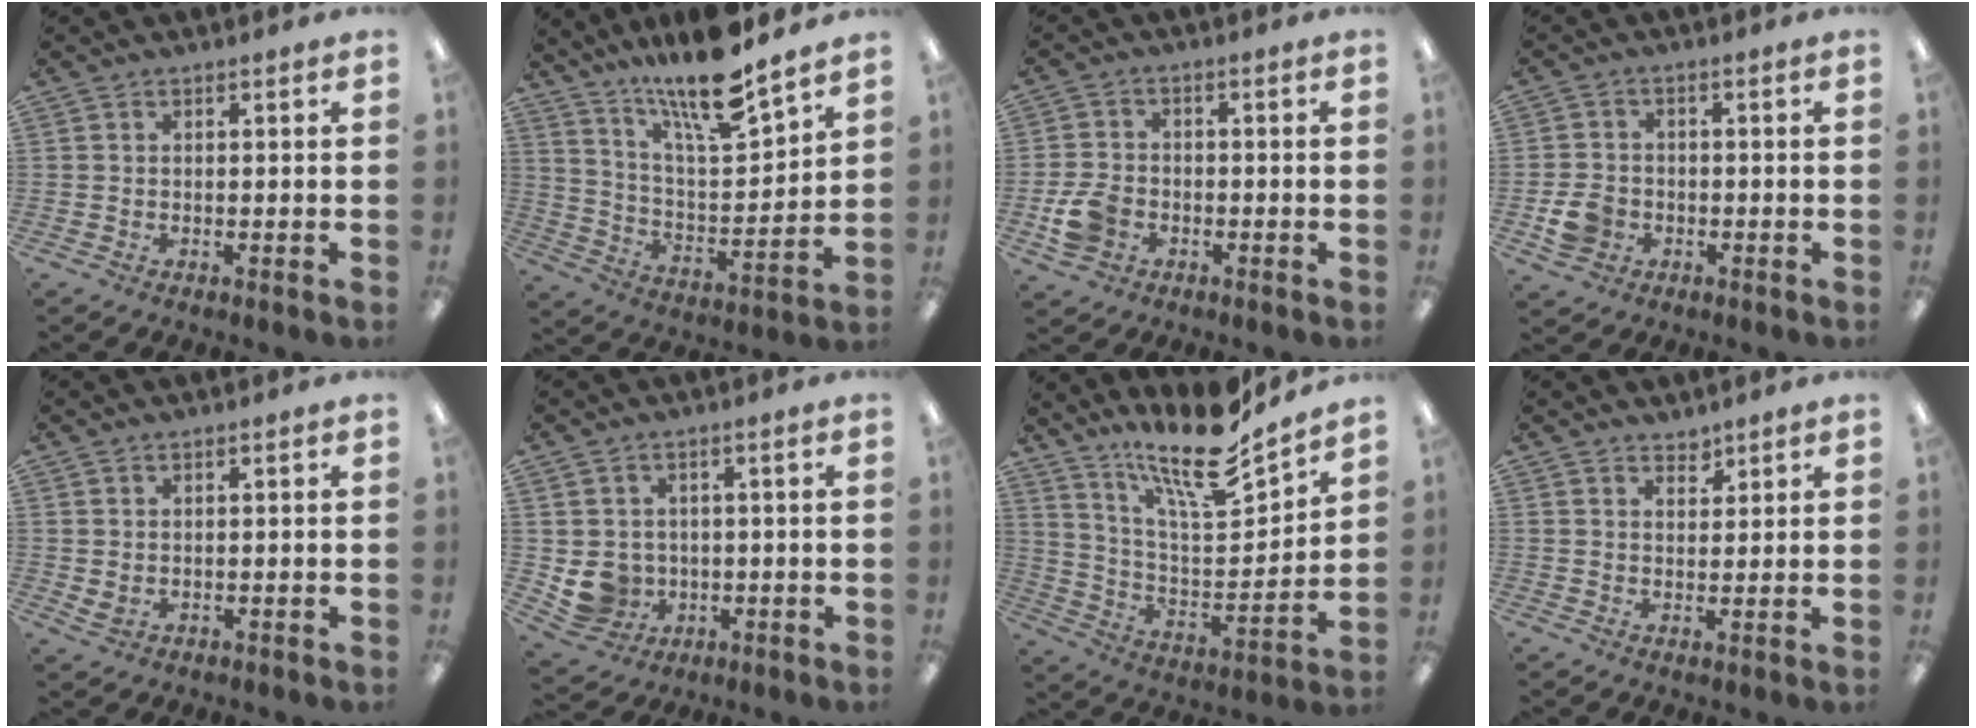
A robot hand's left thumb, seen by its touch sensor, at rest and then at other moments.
{"total": 16.1, "force": [13.6, 2.1, 8.4], "torque": [-0.154, -0.095, 0.227]}
{"total": 6.4, "force": [-2.4, 4.7, 3.7], "torque": [-0.066, 0.008, -0.043]}
{"total": 5.6, "force": [-2.0, 4.5, 2.6], "torque": [-0.045, 0.006, -0.035]}
{"total": 2.0, "force": [0.6, 1.3, 1.5], "torque": [-0.026, -0.005, 0.007]}
{"total": 6.3, "force": [0.4, 6.1, 1.6], "torque": [-0.058, -0.002, 0.016]}
{"total": 18.1, "force": [14.4, 3.8, 10.4], "torque": [-0.192, -0.100, 0.242]}
{"total": 2.6, "force": [2.4, 0.9, 0.2], "torque": [0.002, -0.017, 0.044]}